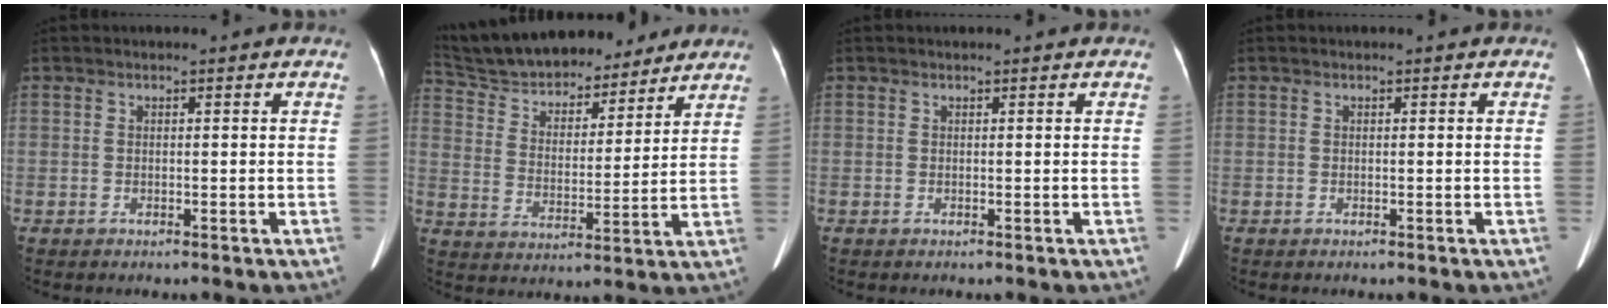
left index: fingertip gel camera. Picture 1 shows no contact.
{"total": 20.9, "force": [18.6, 6.4, 7.3], "torque": [-0.136, 0.018, 0.295]}
{"total": 0.9, "force": [0.8, 0.0, 0.5], "torque": [-0.009, 0.002, 0.010]}
{"total": 0.0}